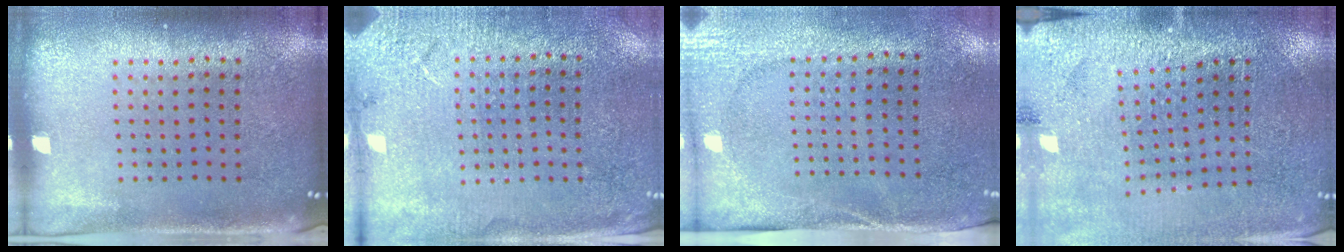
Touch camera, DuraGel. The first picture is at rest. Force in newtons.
{"total": 2.6, "press": 2.6, "slide": 0.2}
{"total": 2.7, "press": 2.2, "slide": 1.6}
{"total": 2.9, "press": 2.9, "slide": 0.2}